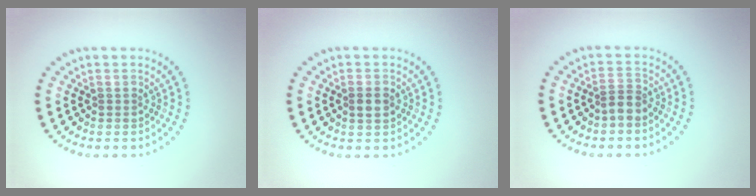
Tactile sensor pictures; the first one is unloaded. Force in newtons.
{"total": 1.6, "press": 1.5, "slide": 0.3}
{"total": 1.9, "press": 1.5, "slide": 1.1}